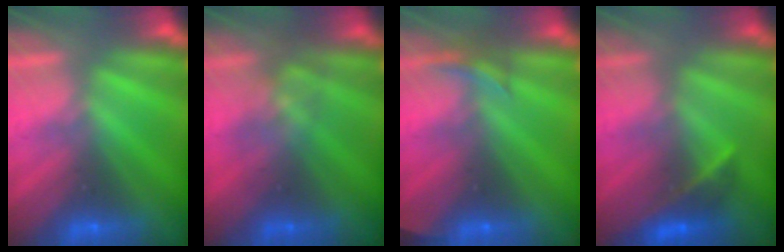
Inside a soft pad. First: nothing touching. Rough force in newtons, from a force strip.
{"total": 2.3}
{"total": 2.8}
{"total": 2.4}